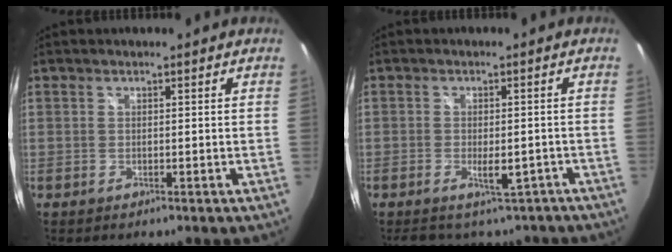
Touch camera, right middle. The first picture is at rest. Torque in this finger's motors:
{"motor_torque": [1.07, -1.06, 0.08, 0.03]}